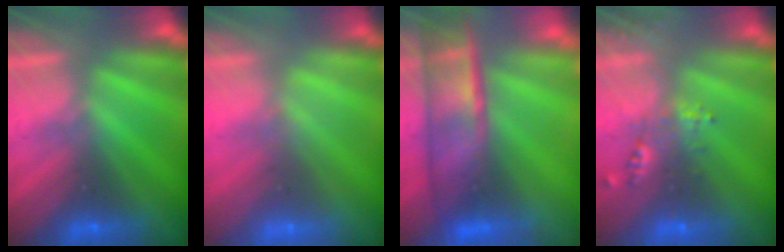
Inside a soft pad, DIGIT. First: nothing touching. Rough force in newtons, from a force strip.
{"total": 1.8}
{"total": 5.8}
{"total": 2.4}